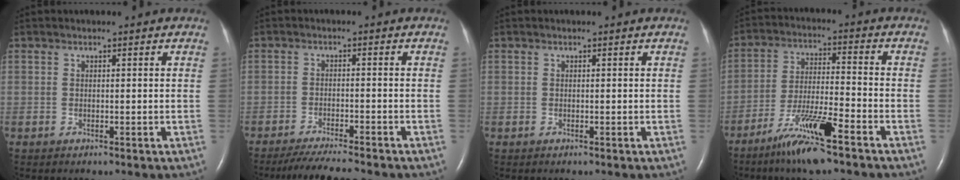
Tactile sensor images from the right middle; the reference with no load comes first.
{"total": 7.6, "force": [-6.9, 0.1, 3.4], "torque": [-0.054, -0.024, -0.111]}
{"total": 0.0}
{"total": 10.4, "force": [-6.9, 0.2, 7.8], "torque": [-0.153, -0.026, -0.127]}